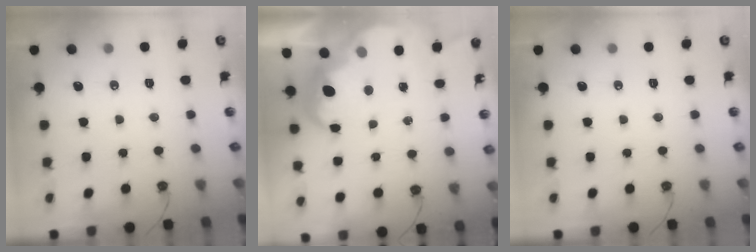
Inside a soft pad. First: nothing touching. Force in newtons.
{"total": 7.6, "press": 7.5, "slide": 0.6}
{"total": 0.0}